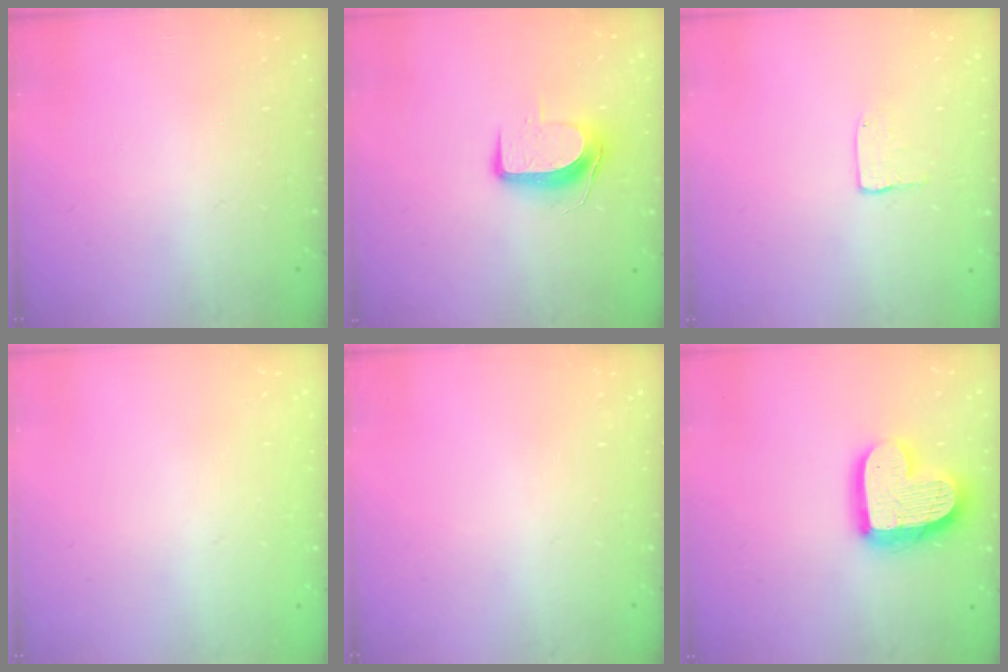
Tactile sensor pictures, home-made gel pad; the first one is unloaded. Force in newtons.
{"total": 8.8, "press": 8.8, "slide": 0.6}
{"total": 3.2, "press": 3.2, "slide": 0.2}
{"total": 0.0}
{"total": 0.0}
{"total": 17.7, "press": 17.7, "slide": 1.1}